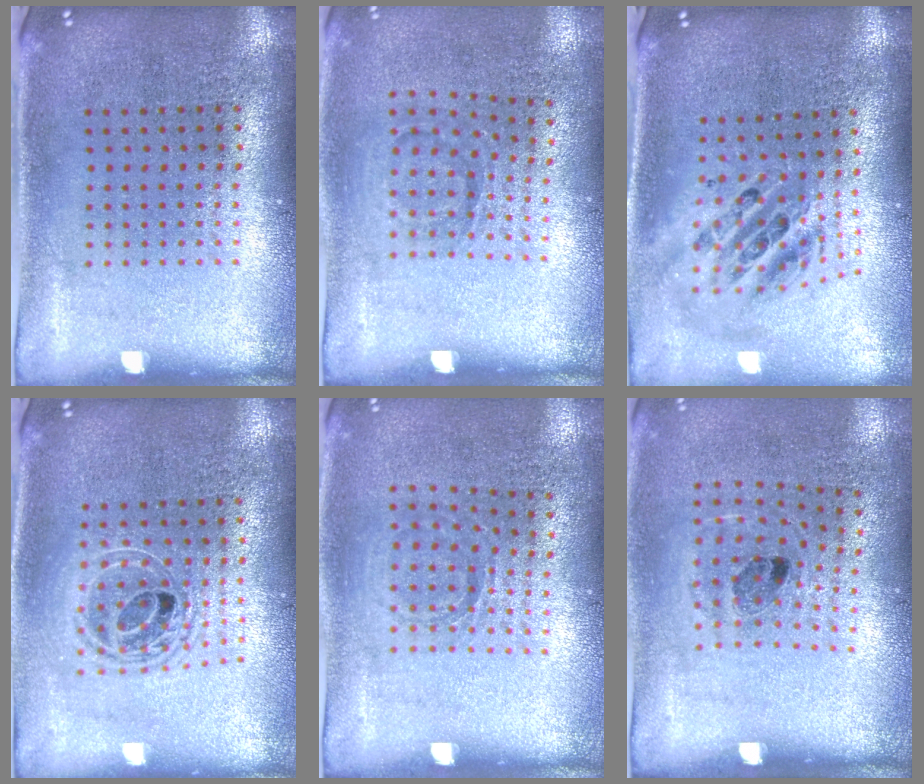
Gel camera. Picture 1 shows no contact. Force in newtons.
{"total": 1.0, "press": 0.7, "slide": 0.7}
{"total": 2.3, "press": 1.7, "slide": 1.5}
{"total": 1.6, "press": 1.4, "slide": 0.9}
{"total": 0.9, "press": 0.8, "slide": 0.3}
{"total": 1.0, "press": 0.7, "slide": 0.7}